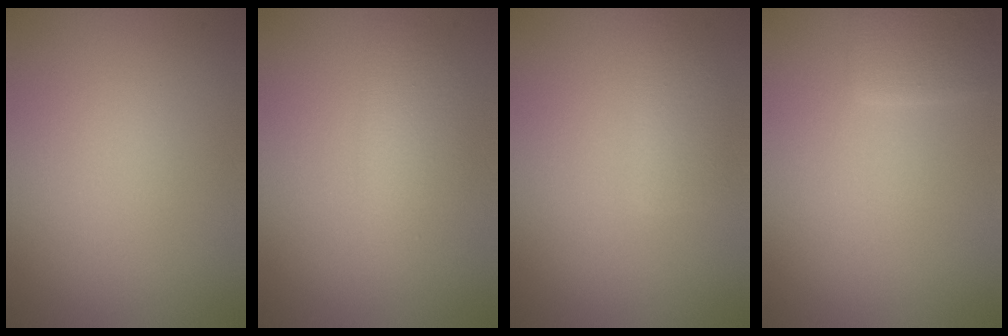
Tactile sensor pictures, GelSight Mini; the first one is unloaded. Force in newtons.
{"total": 2.4, "press": 2.4, "slide": 0.1}
{"total": 1.9, "press": 1.9, "slide": 0.1}
{"total": 2.3, "press": 2.3, "slide": 0.2}